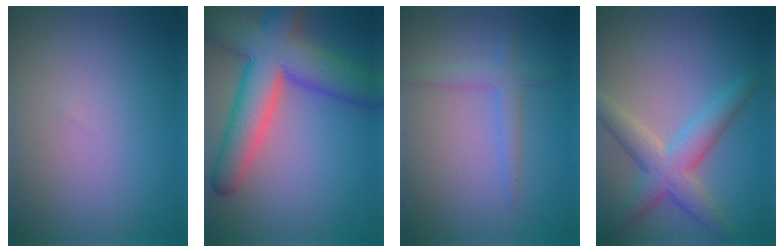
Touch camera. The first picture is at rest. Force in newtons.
{"total": 10.2, "press": 10.2, "slide": 0.6}
{"total": 2.1, "press": 2.1, "slide": 0.0}
{"total": 5.0, "press": 5.0, "slide": 0.2}